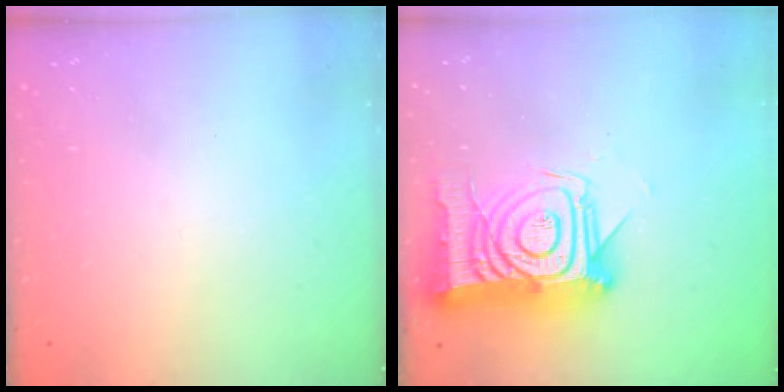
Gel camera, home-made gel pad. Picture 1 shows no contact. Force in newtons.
{"total": 22.4, "press": 22.4, "slide": 1.7}